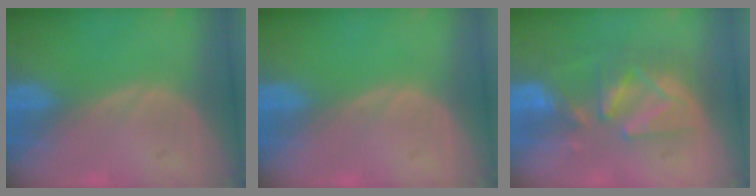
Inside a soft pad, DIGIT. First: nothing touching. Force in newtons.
{"total": 0.0}
{"total": 8.6, "press": 8.3, "slide": 2.0}